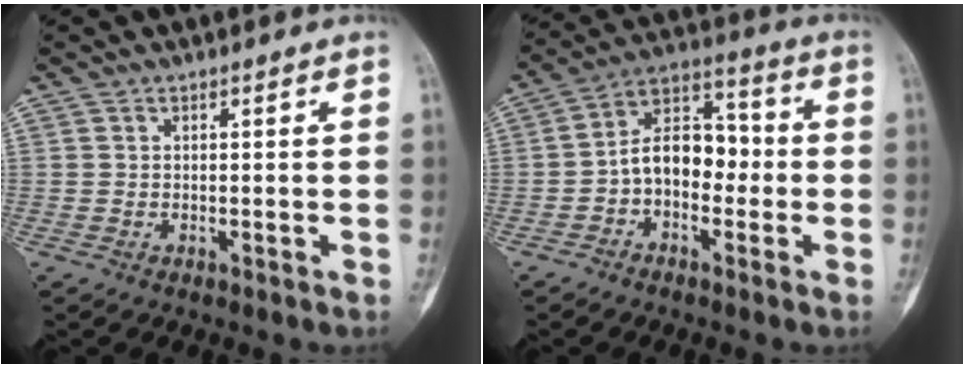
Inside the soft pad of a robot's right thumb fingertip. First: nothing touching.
{"total": 10.9, "force": [-1.9, 7.3, 8.0], "torque": [-0.104, 0.047, -0.046]}